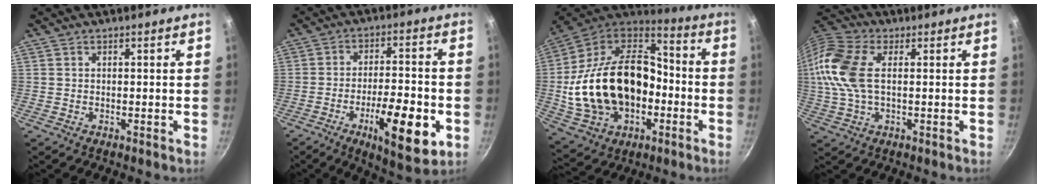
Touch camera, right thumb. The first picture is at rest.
{"total": 15.4, "force": [-5.3, 5.1, 13.5], "torque": [-0.192, 0.015, -0.077]}
{"total": 28.2, "force": [-4.1, 19.2, 20.3], "torque": [-0.354, 0.060, -0.057]}
{"total": 13.3, "force": [1.6, 7.4, 10.9], "torque": [-0.232, 0.020, 0.017]}